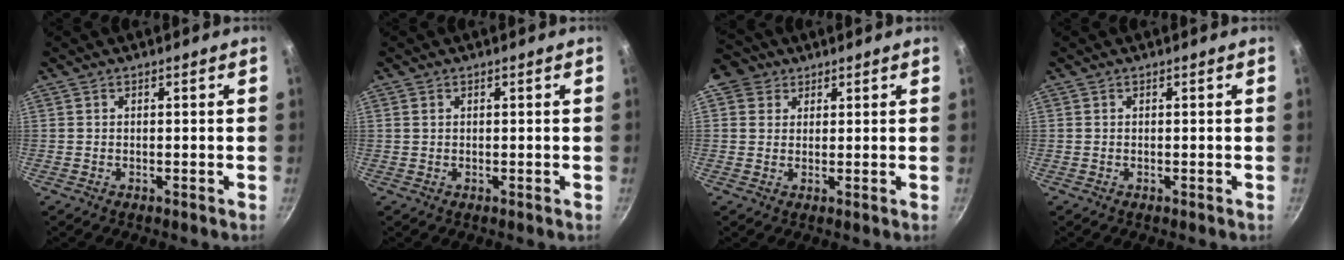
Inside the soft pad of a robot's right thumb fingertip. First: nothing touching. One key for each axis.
{"total": 0.7, "fx": 0.3, "fy": 0.6, "fz": 0.3, "tx": -0.006, "ty": 0.002, "tz": 0.004}
{"total": 5.1, "fx": 2.3, "fy": 4.3, "fz": 1.5, "tx": 0.008, "ty": 0.002, "tz": 0.030}
{"total": 0.0}